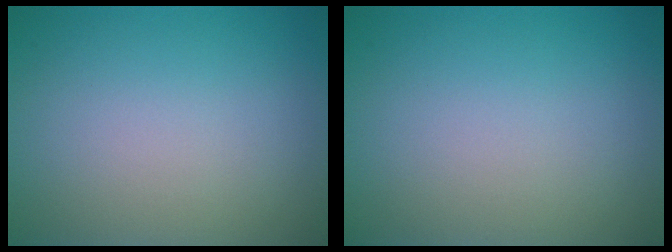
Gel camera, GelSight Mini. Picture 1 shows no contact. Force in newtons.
{"total": 0.0}